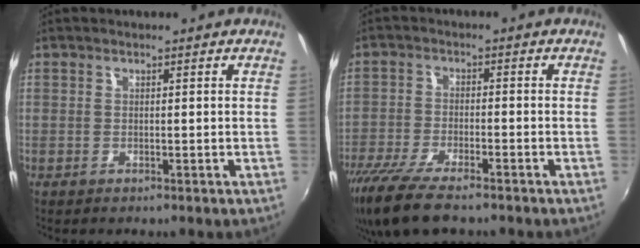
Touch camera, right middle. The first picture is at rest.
{"total": 11.9, "force": [-9.1, 3.0, 7.0], "torque": [-0.161, -0.042, -0.168]}